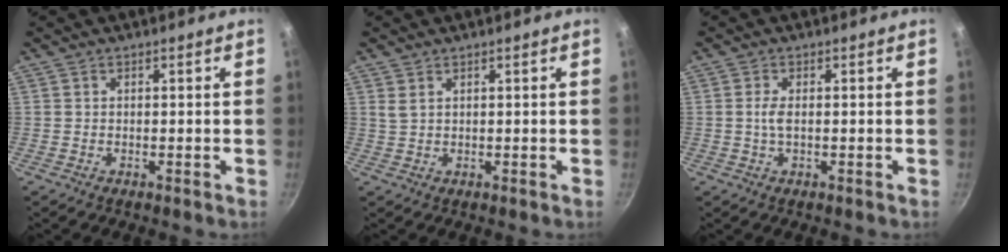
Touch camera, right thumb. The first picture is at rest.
{"total": 1.5, "force": [0.9, 0.6, 1.0], "torque": [-0.019, -0.002, 0.020]}
{"total": 2.0, "force": [0.0, 0.6, 1.9], "torque": [-0.046, 0.001, 0.000]}